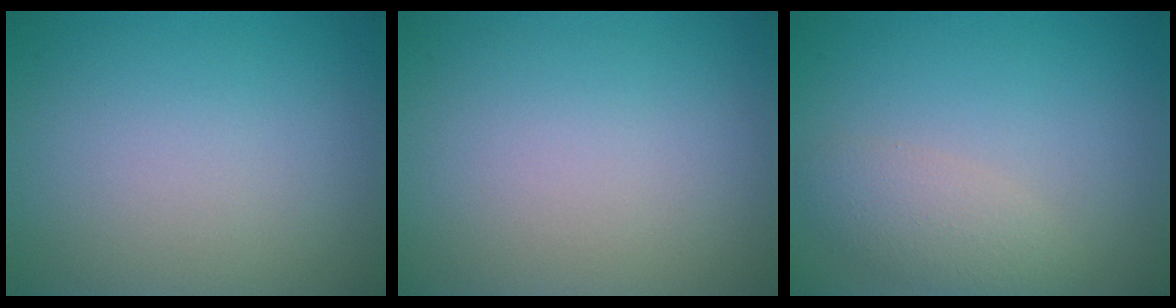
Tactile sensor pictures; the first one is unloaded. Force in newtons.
{"total": 0.0}
{"total": 2.7, "press": 2.7, "slide": 0.2}